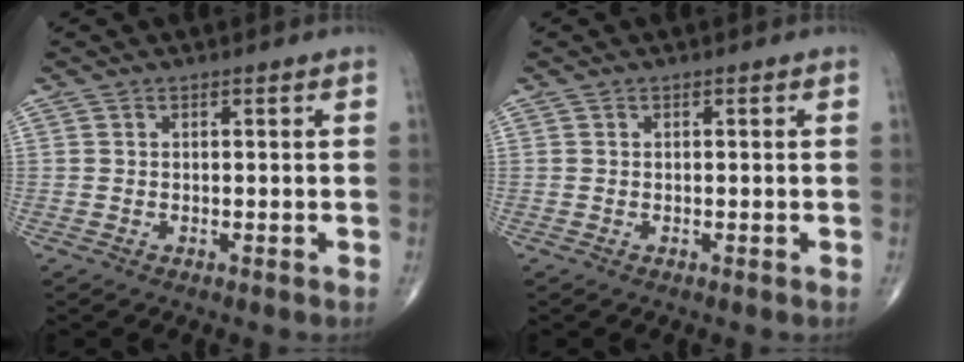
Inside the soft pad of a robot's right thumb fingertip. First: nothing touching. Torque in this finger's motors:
{"motor_torque": [0.10, 0.16, -0.06, -0.01, 0.02]}